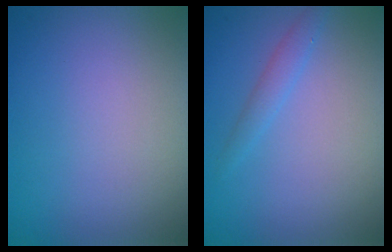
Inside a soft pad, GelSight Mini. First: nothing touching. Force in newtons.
{"total": 1.3, "press": 1.3, "slide": 0.0}